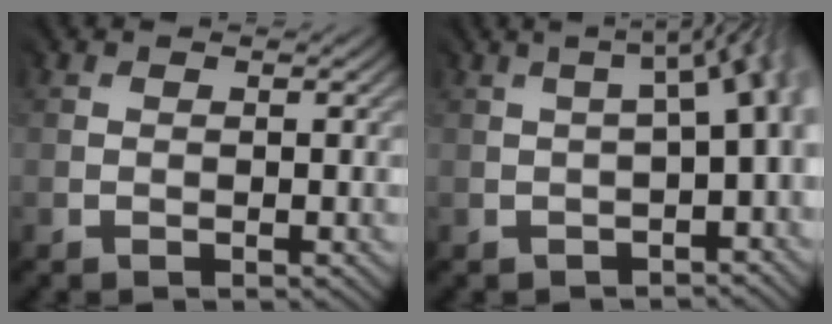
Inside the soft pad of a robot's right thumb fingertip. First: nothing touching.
{"total": 5.6, "force": [-1.4, 1.5, 5.2], "torque": [-0.035, 0.015, -0.019]}